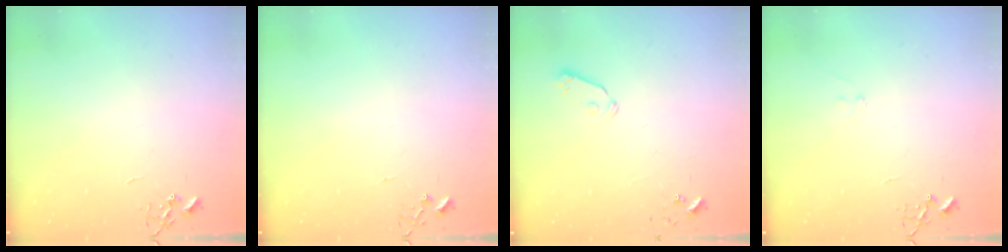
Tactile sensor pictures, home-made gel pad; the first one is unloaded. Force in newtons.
{"total": 3.6, "press": 3.6, "slide": 0.4}
{"total": 5.9, "press": 5.9, "slide": 0.5}
{"total": 7.0, "press": 7.0, "slide": 0.7}